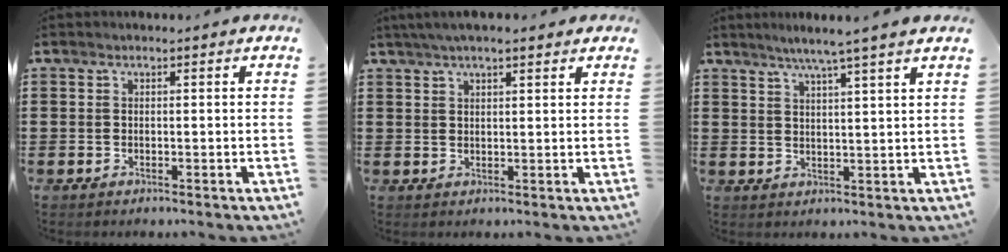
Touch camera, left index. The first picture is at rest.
{"total": 3.5, "force": [2.7, 0.8, 2.2], "torque": [-0.047, 0.008, 0.050]}
{"total": 4.5, "force": [3.7, -1.1, 2.5], "torque": [-0.057, -0.011, 0.061]}